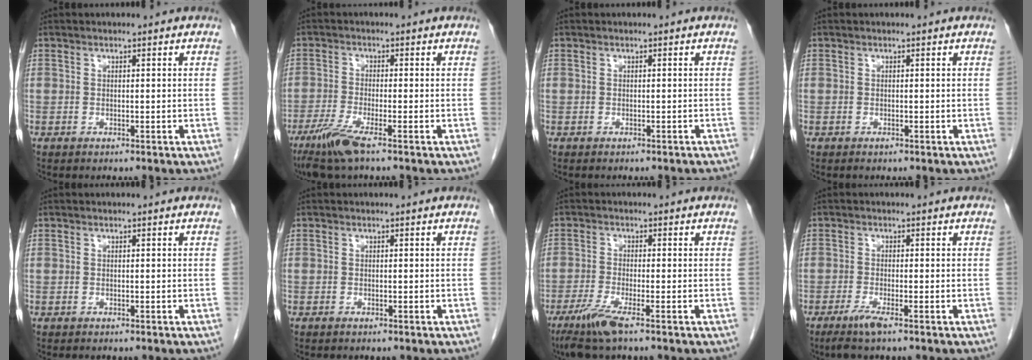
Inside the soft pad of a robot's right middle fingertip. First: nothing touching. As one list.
[{"total": 5.9, "force": [-3.8, 0.2, 4.5], "torque": [-0.096, -0.018, -0.077]}, {"total": 2.6, "force": [-2.4, 0.2, 0.9], "torque": [-0.015, -0.008, -0.027]}, {"total": 0.0}, {"total": 0.0}, {"total": 0.0}, {"total": 5.2, "force": [-3.3, 0.0, 4.0], "torque": [-0.086, -0.017, -0.068]}, {"total": 2.9, "force": [-1.9, -0.1, 2.2], "torque": [-0.050, -0.009, -0.041]}]